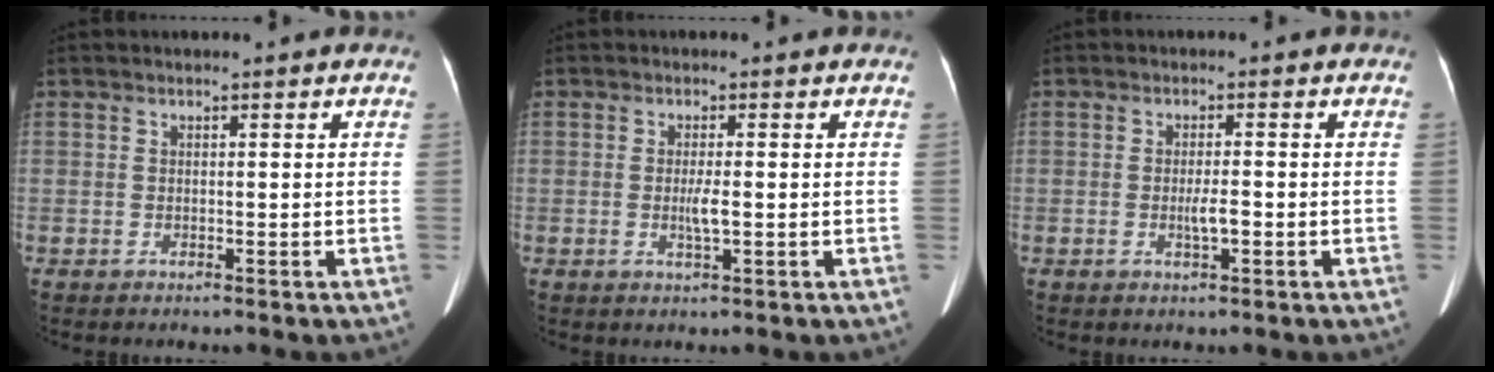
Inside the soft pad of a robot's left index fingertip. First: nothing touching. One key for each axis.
{"total": 2.2, "fx": -0.3, "fy": 0.1, "fz": 2.1, "tx": -0.043, "ty": -0.004, "tz": -0.004}
{"total": 2.3, "fx": -0.7, "fy": 0.3, "fz": 2.1, "tx": -0.041, "ty": -0.001, "tz": -0.011}